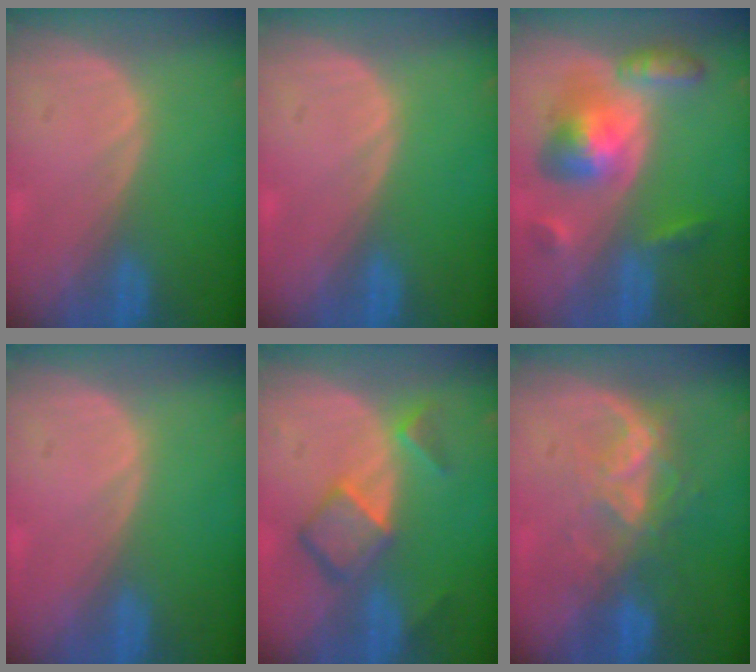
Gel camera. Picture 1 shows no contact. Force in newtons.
{"total": 0.0}
{"total": 8.2, "press": 8.2, "slide": 0.6}
{"total": 0.0}
{"total": 6.9, "press": 5.9, "slide": 3.6}
{"total": 6.8, "press": 6.2, "slide": 2.8}